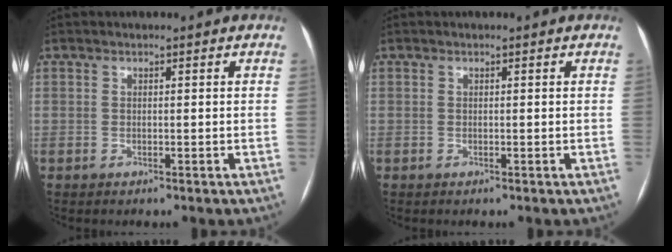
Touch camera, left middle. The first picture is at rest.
{"total": 0.0}